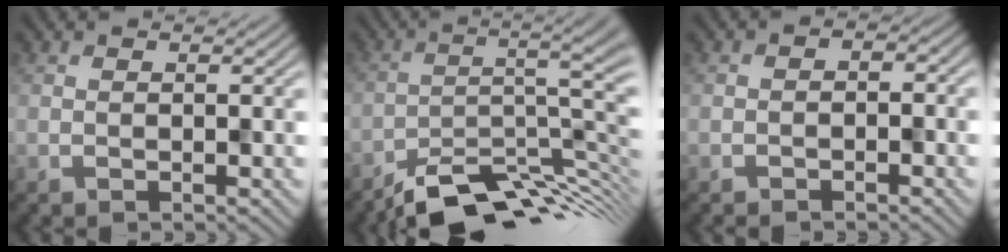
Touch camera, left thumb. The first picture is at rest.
{"total": 12.6, "force": [-8.2, 3.0, 9.1], "torque": [-0.128, -0.007, -0.134]}
{"total": 2.0, "force": [-1.3, 1.1, 0.9], "torque": [-0.018, 0.002, -0.031]}